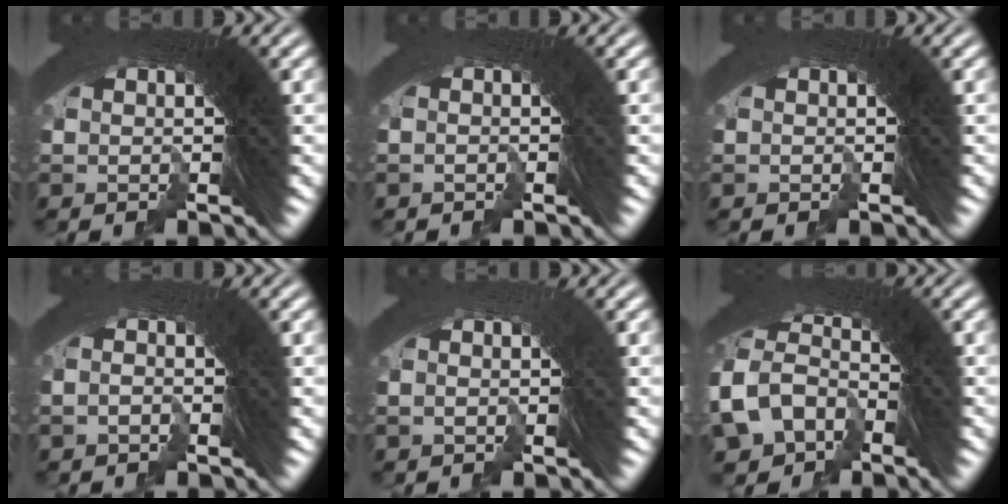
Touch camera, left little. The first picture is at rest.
{"total": 2.2, "force": [-1.1, -0.8, -1.8], "torque": [0.027, -0.008, -0.014]}
{"total": 0.8, "force": [-0.3, -0.4, -0.6], "torque": [0.010, -0.002, -0.004]}
{"total": 2.6, "force": [-1.9, -0.1, -1.8], "torque": [0.036, -0.002, -0.032]}
{"total": 3.4, "force": [-1.8, -1.1, -2.6], "torque": [0.038, -0.012, -0.022]}
{"total": 7.9, "force": [-3.7, 6.8, 1.5], "torque": [-0.048, -0.025, -0.066]}